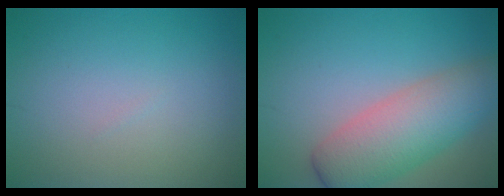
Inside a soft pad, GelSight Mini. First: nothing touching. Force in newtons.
{"total": 6.9, "press": 6.9, "slide": 0.3}